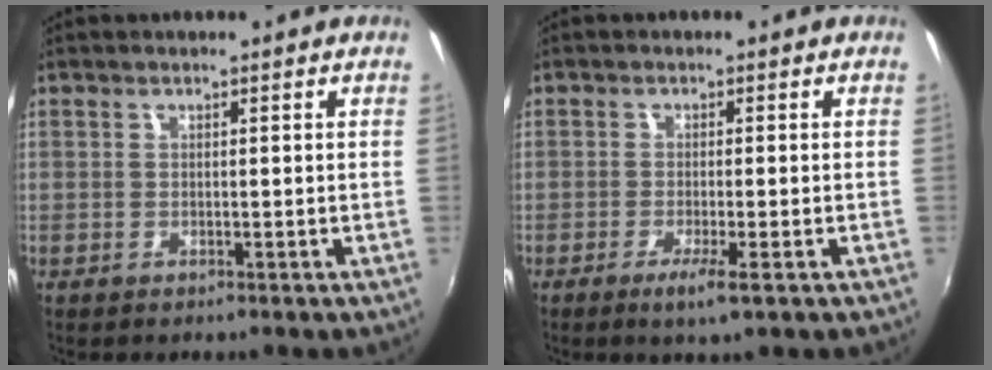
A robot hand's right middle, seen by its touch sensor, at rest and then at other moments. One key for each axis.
{"total": 3.9, "fx": -2.0, "fy": 0.3, "fz": 3.3, "tx": -0.070, "ty": -0.011, "tz": -0.036}